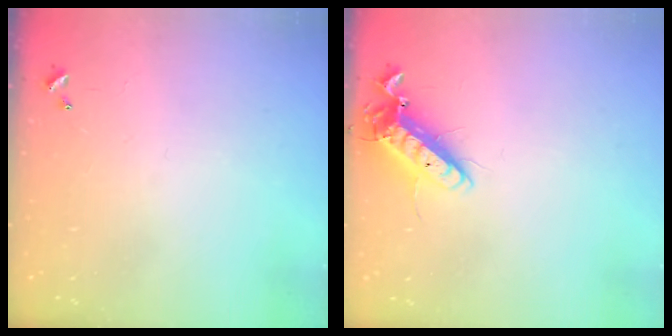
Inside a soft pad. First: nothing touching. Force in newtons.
{"total": 12.9, "press": 12.7, "slide": 2.1}